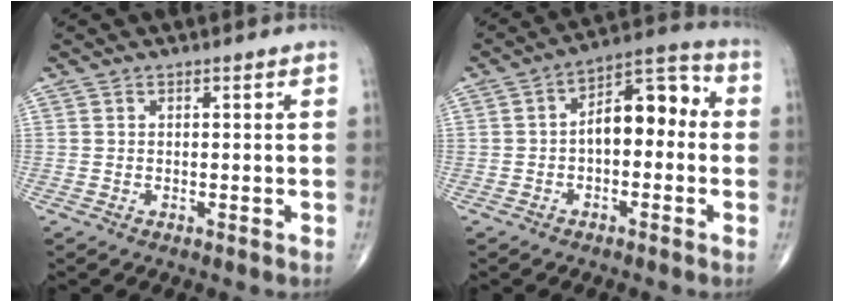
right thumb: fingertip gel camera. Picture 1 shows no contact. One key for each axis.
{"total": 10.6, "fx": -0.4, "fy": 5.9, "fz": 8.7, "tx": -0.104, "ty": 0.041, "tz": -0.017}